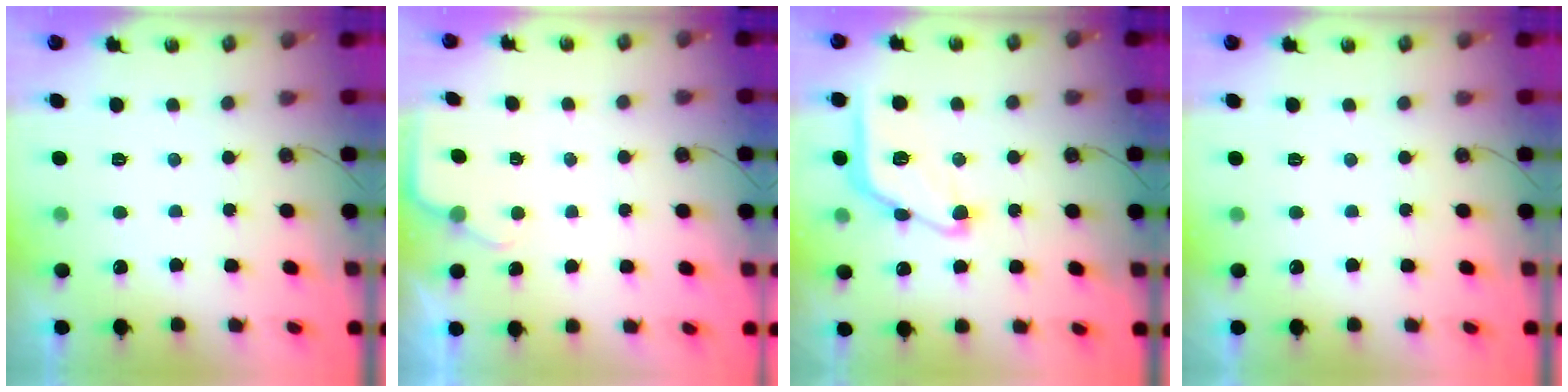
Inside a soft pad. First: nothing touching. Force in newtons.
{"total": 2.1, "press": 2.0, "slide": 0.4}
{"total": 13.8, "press": 13.8, "slide": 0.4}
{"total": 0.0}